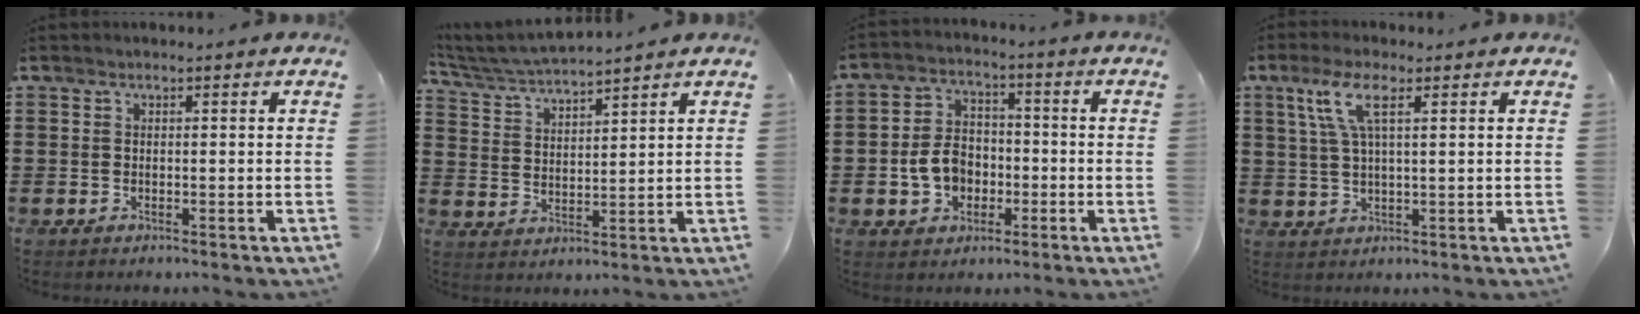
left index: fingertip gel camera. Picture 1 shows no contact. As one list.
[{"total": 4.3, "force": [4.2, -0.3, 0.8], "torque": [-0.034, -0.022, 0.072]}, {"total": 6.7, "force": [-1.9, 5.3, 3.7], "torque": [-0.095, 0.009, -0.041]}, {"total": 5.9, "force": [2.5, 1.4, 5.2], "torque": [-0.119, 0.003, 0.041]}]